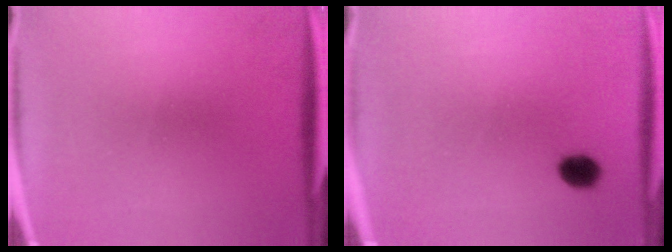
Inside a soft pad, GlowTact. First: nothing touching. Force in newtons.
{"total": 3.5}